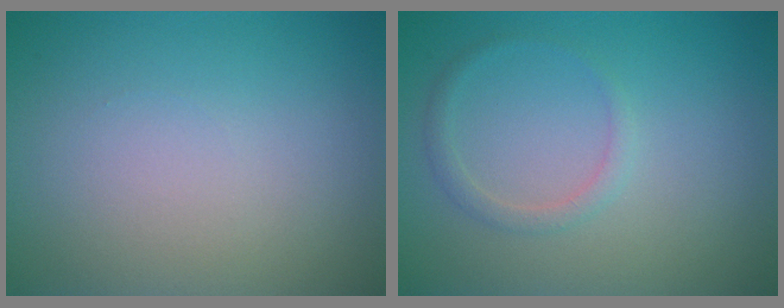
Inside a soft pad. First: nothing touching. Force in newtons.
{"total": 1.3, "press": 1.3, "slide": 0.1}